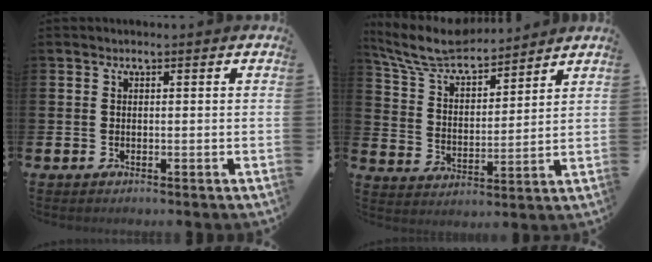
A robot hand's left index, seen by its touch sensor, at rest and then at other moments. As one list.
[{"total": 8.0, "force": [7.3, 1.7, 2.7], "torque": [-0.089, -0.046, 0.130]}]